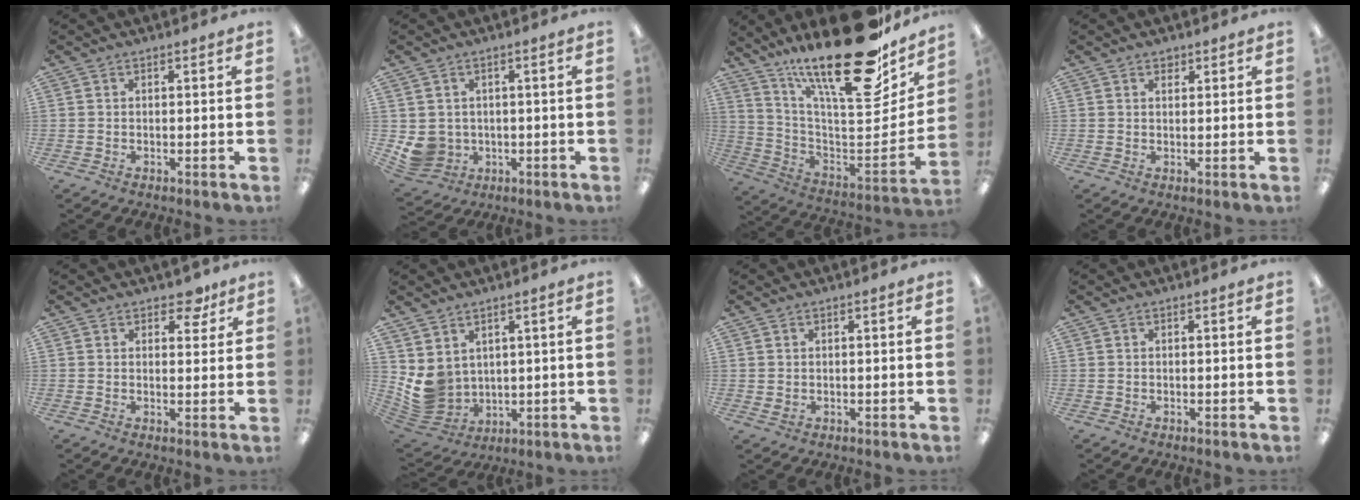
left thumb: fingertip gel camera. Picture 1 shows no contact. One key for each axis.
{"total": 5.2, "fx": 0.1, "fy": 5.1, "fz": 1.3, "tx": -0.043, "ty": 0.001, "tz": 0.008}
{"total": 28.7, "fx": 20.5, "fy": 7.9, "fz": 18.5, "tx": -0.278, "ty": -0.143, "tz": 0.341}
{"total": 1.2, "fx": 1.0, "fy": 0.6, "fz": 0.4, "tx": -0.002, "ty": -0.003, "tz": 0.018}
{"total": 4.9, "fx": 3.4, "fy": 2.8, "fz": 2.3, "tx": -0.014, "ty": -0.013, "tz": 0.056}
{"total": 7.0, "fx": 2.8, "fy": 6.0, "fz": 2.4, "tx": -0.077, "ty": -0.027, "tz": 0.062}
{"total": 0.8, "fx": 0.3, "fy": 0.5, "fz": 0.5, "tx": -0.005, "ty": -0.001, "tz": 0.004}
{"total": 0.0}